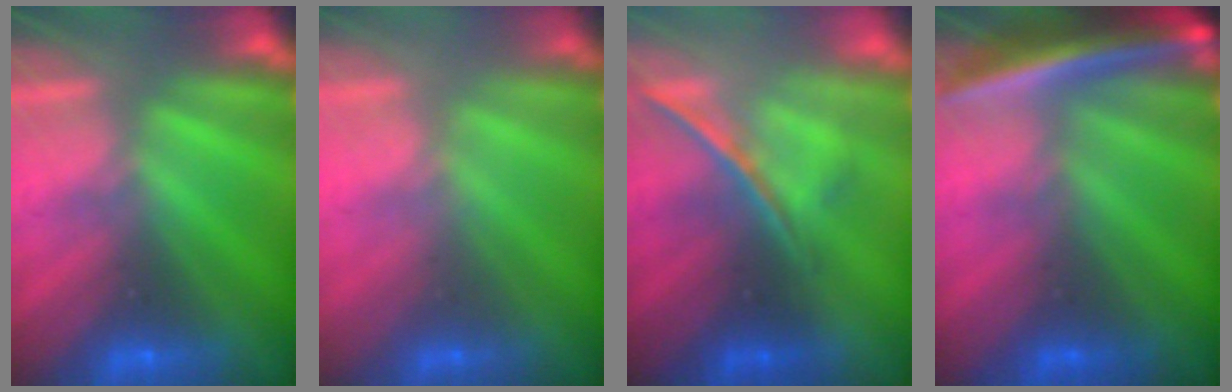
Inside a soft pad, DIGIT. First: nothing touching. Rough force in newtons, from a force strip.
{"total": 2.3}
{"total": 1.7}
{"total": 5.5}